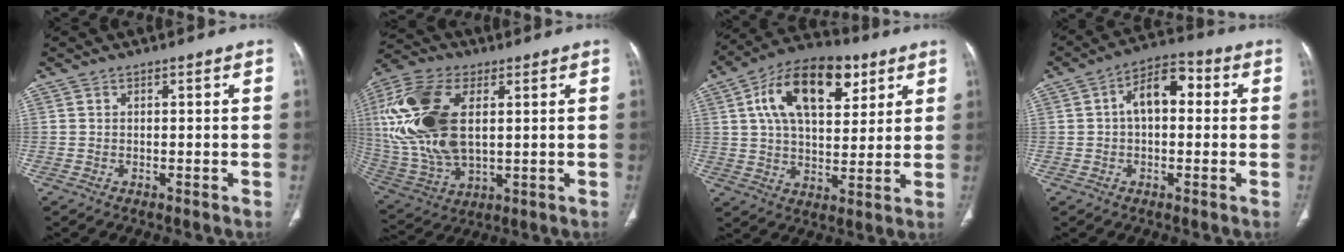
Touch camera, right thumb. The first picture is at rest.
{"total": 21.3, "force": [3.8, 11.7, 17.4], "torque": [-0.381, -0.008, 0.075]}
{"total": 18.9, "force": [7.5, 10.4, 13.9], "torque": [-0.198, -0.006, 0.120]}
{"total": 8.7, "force": [1.0, 5.2, 6.9], "torque": [-0.095, 0.031, 0.007]}